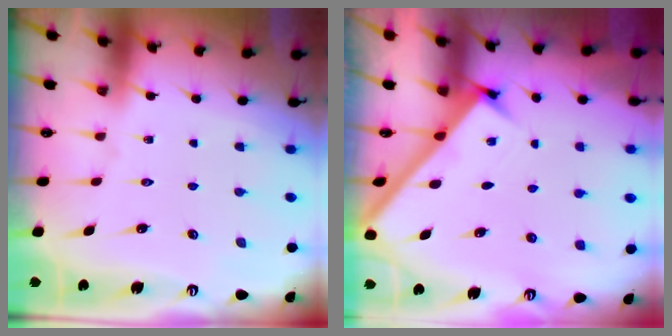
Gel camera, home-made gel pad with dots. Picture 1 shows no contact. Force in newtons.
{"total": 2.6, "press": 2.6, "slide": 0.3}